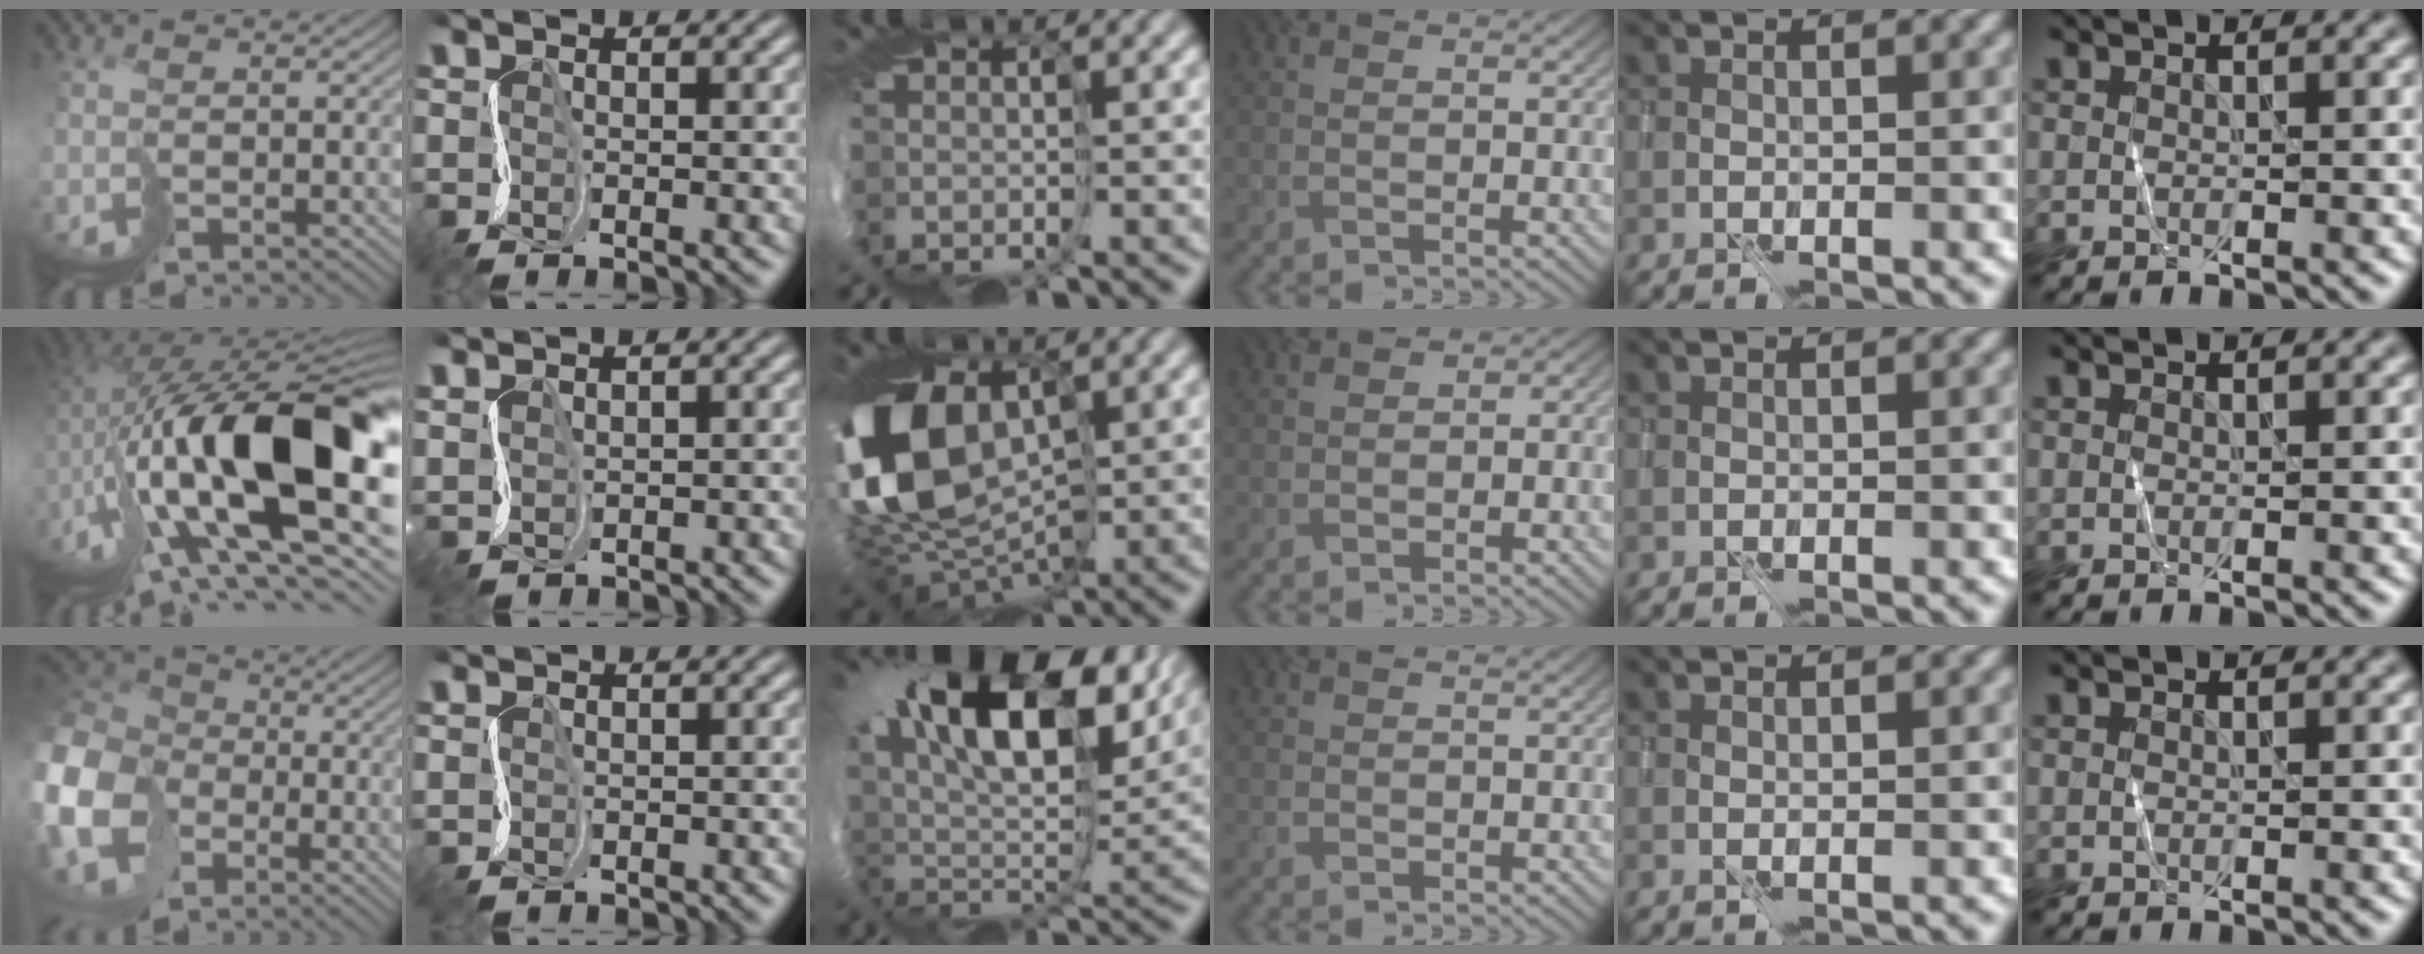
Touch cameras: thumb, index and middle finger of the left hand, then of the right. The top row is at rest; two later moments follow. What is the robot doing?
{"motion": "cut", "object": "tissue"}